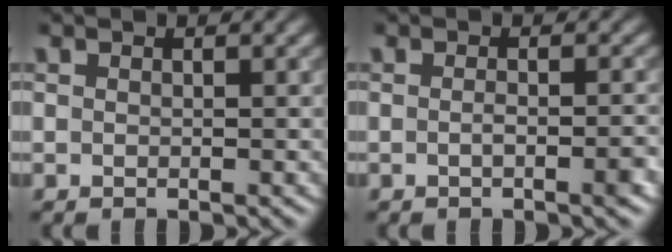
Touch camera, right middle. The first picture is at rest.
{"total": 1.7, "force": [-0.6, 0.5, 1.6], "torque": [-0.022, 0.000, -0.012]}